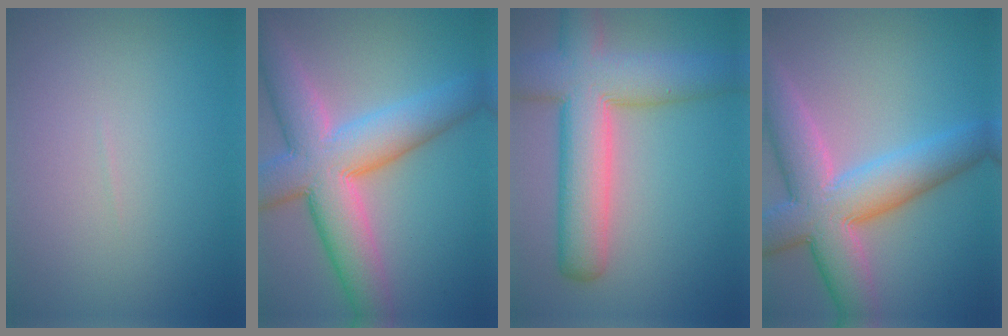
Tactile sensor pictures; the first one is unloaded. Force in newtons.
{"total": 10.5, "press": 10.5, "slide": 0.8}
{"total": 9.4, "press": 9.4, "slide": 0.4}
{"total": 9.7, "press": 9.7, "slide": 0.7}